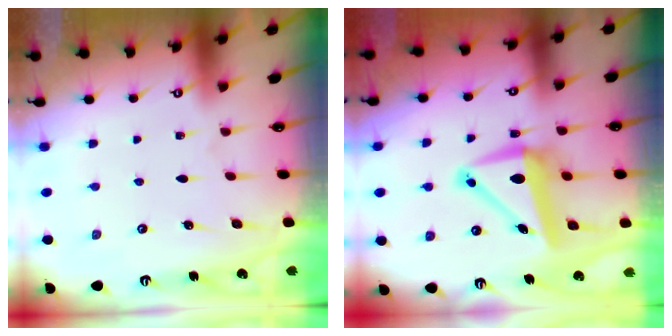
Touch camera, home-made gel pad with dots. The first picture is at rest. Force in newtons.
{"total": 9.4, "press": 8.7, "slide": 3.4}